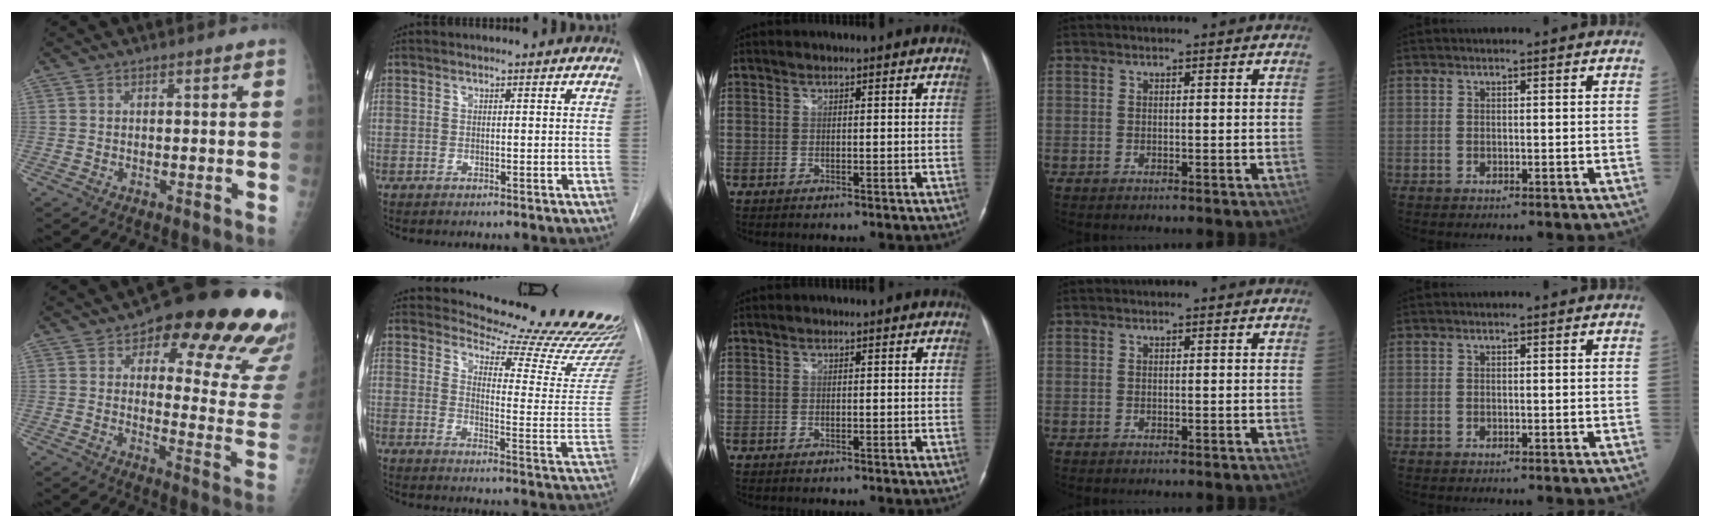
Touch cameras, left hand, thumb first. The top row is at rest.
{"thumb": {"total": 22.6, "force": [14.3, 8.5, 15.2], "torque": [-0.134, -0.075, 0.170]}, "index": {"total": 21.4, "force": [20.5, 2.5, 5.8], "torque": [-0.076, -0.140, 0.232]}}